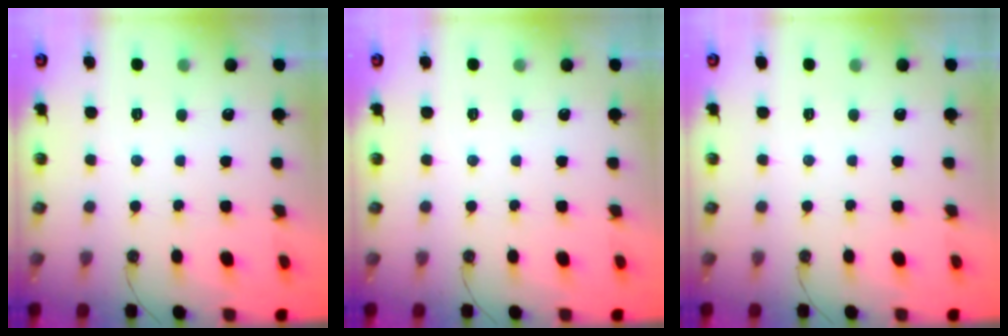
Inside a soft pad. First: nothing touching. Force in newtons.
{"total": 0.0}
{"total": 1.3, "press": 0.5, "slide": 1.2}